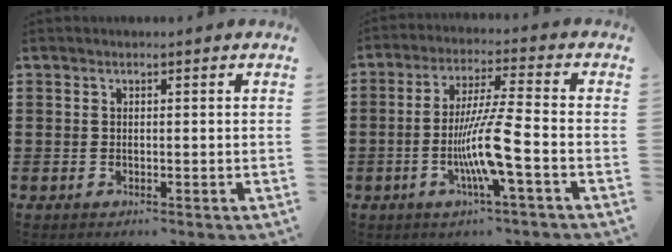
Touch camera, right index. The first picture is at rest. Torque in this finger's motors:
{"motor_torque": [2.14, 0.00, 0.44, 0.21]}